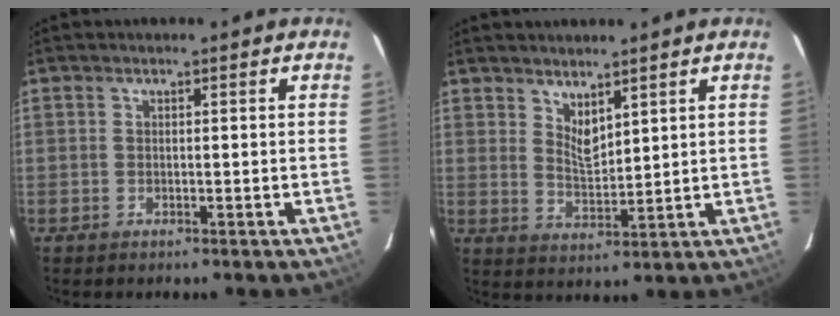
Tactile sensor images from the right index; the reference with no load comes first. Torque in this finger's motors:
{"motor_torque": [-0.01, 0.04, -0.01, 0.02]}